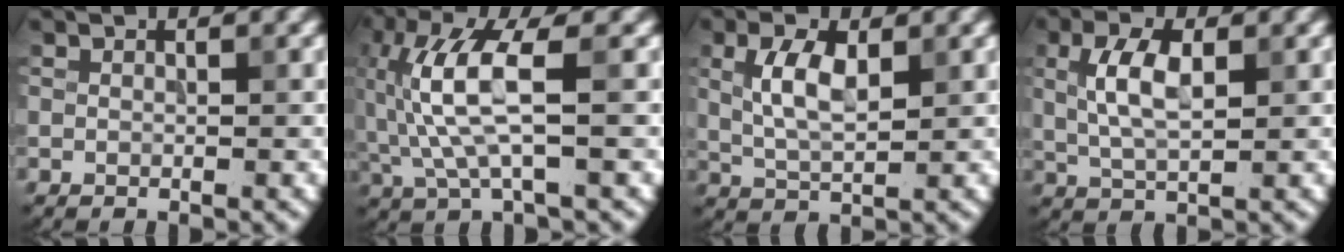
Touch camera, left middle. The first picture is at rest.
{"total": 6.6, "force": [0.3, 1.8, 6.3], "torque": [-0.152, 0.007, 0.007]}
{"total": 4.1, "force": [1.0, 1.9, 3.5], "torque": [-0.079, 0.003, 0.020]}
{"total": 4.5, "force": [0.8, 2.0, 3.9], "torque": [-0.087, 0.004, 0.016]}